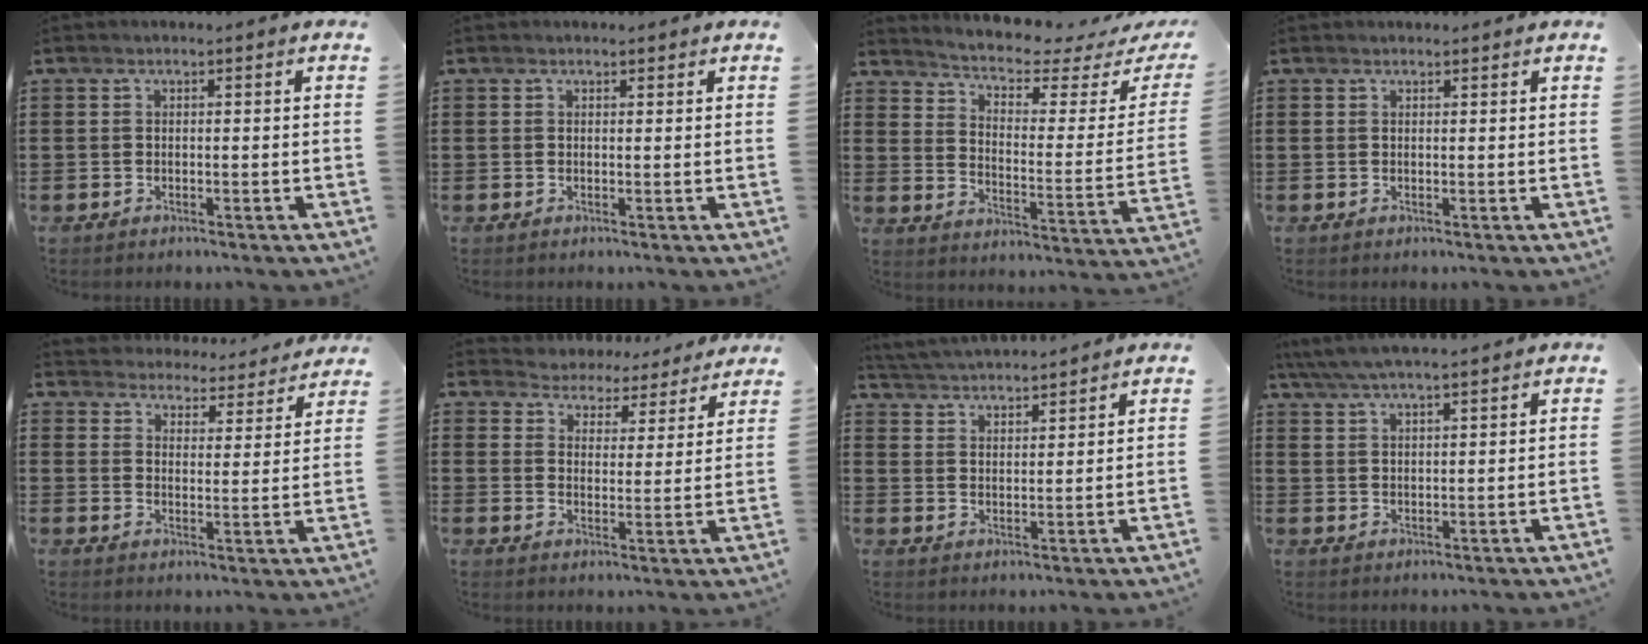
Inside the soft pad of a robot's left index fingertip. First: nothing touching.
{"total": 0.6, "force": [0.5, 0.3, 0.1], "torque": [-0.004, 0.002, 0.009]}
{"total": 3.2, "force": [2.7, 0.4, 1.6], "torque": [-0.051, -0.028, 0.034]}
{"total": 0.5, "force": [0.5, 0.1, 0.0], "torque": [-0.002, 0.001, 0.011]}
{"total": 4.4, "force": [4.4, 0.1, -0.4], "torque": [-0.010, -0.041, 0.072]}
{"total": 4.5, "force": [4.4, 0.6, -0.8], "torque": [-0.013, -0.035, 0.074]}
{"total": 3.5, "force": [3.5, 0.0, -0.1], "torque": [-0.015, -0.017, 0.060]}
{"total": 4.4, "force": [3.9, 0.4, 2.0], "torque": [-0.049, -0.008, 0.069]}